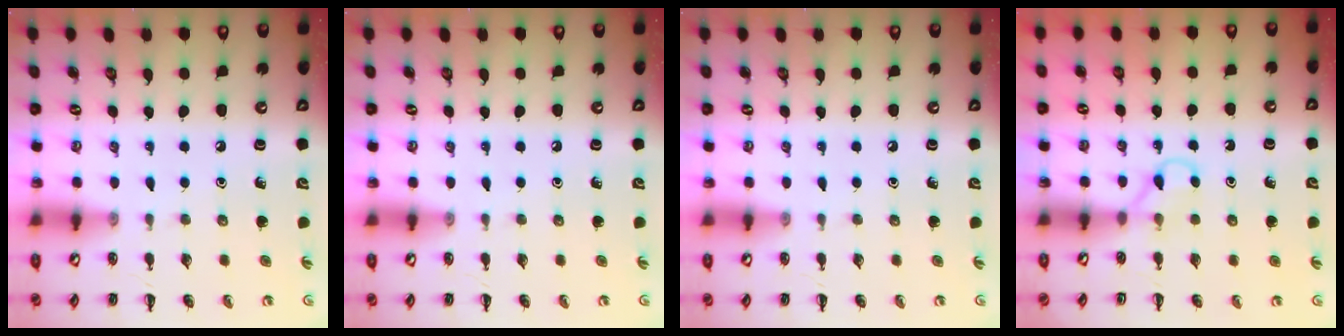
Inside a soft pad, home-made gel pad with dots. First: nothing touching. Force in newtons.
{"total": 0.0}
{"total": 0.0}
{"total": 2.9, "press": 2.8, "slide": 1.0}